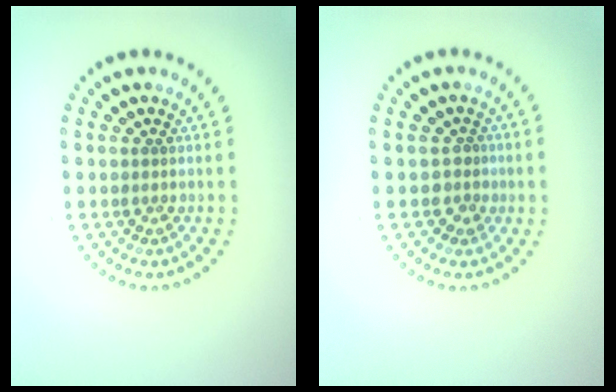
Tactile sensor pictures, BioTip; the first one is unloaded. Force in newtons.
{"total": 1.6, "press": 1.2, "slide": 1.1}